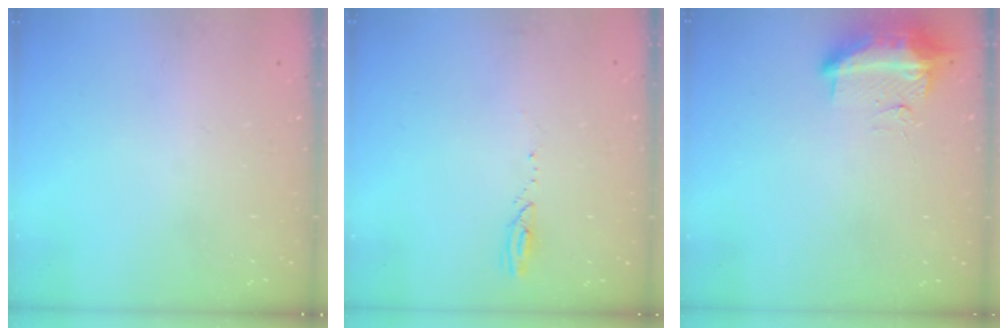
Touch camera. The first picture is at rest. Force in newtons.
{"total": 2.4, "press": 2.4, "slide": 0.3}
{"total": 19.1, "press": 13.0, "slide": 14.0}